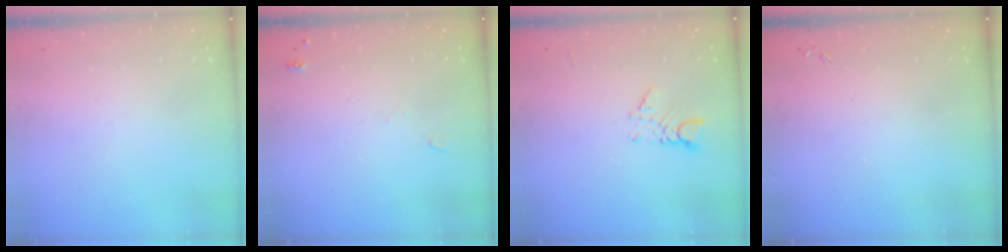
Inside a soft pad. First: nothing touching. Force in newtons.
{"total": 4.3, "press": 4.2, "slide": 0.6}
{"total": 2.5, "press": 2.4, "slide": 0.4}
{"total": 0.0}